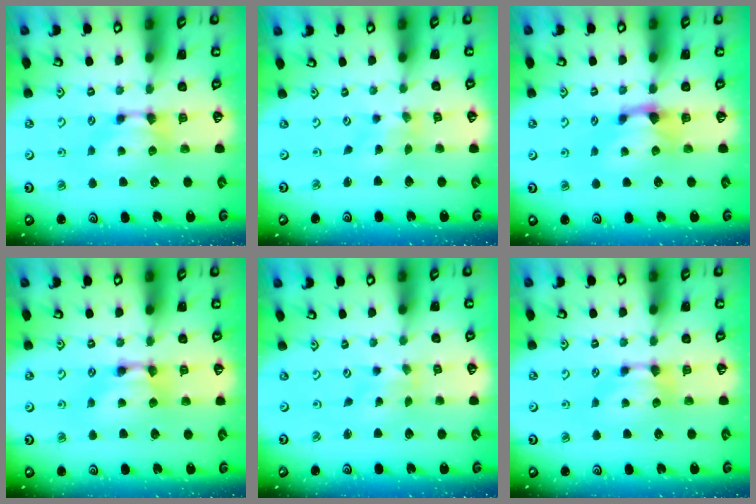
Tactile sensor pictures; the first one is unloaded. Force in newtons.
{"total": 2.9, "press": 2.7, "slide": 0.9}
{"total": 1.2, "press": 0.3, "slide": 1.2}
{"total": 2.1, "press": 2.1, "slide": 0.1}
{"total": 2.8, "press": 2.7, "slide": 0.9}
{"total": 0.0}